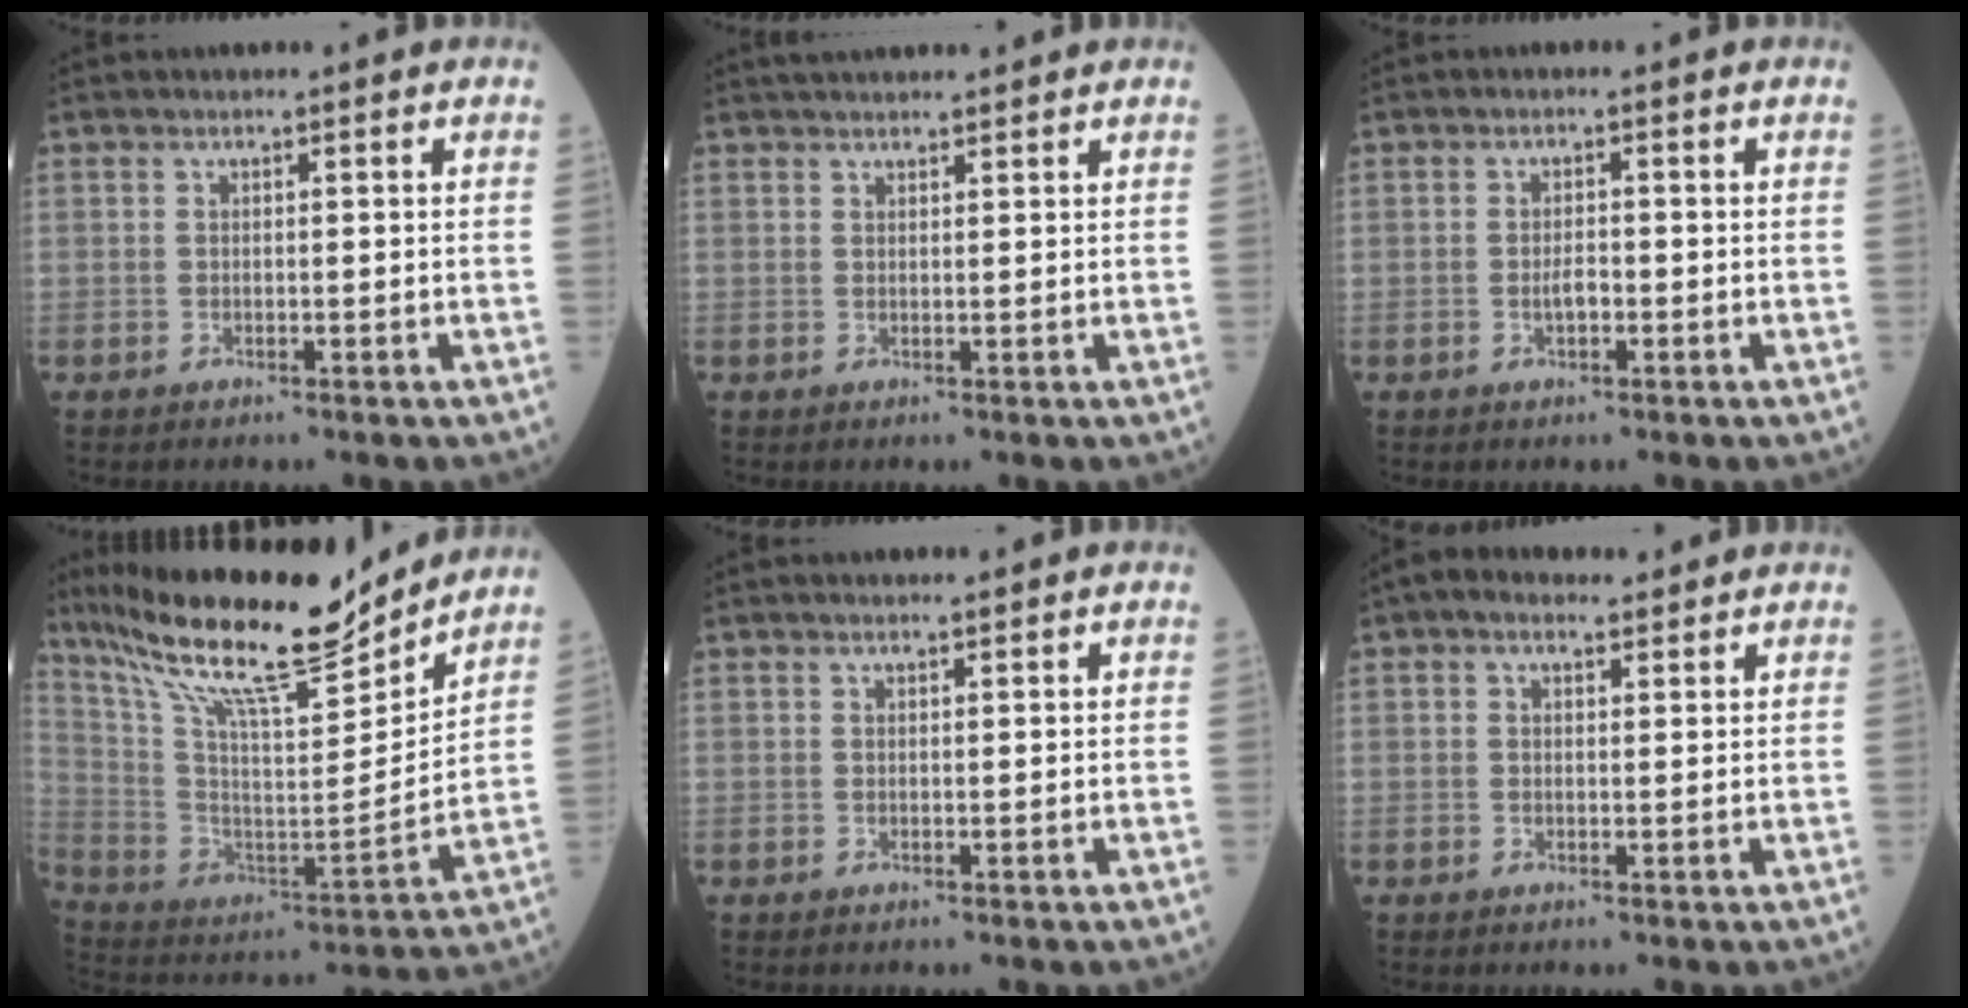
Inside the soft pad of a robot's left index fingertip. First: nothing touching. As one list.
[{"total": 5.6, "force": [5.1, 0.7, 2.1], "torque": [-0.027, 0.036, 0.075]}, {"total": 1.8, "force": [-0.6, 0.7, 1.6], "torque": [-0.029, 0.003, -0.010]}, {"total": 22.8, "force": [18.9, 3.2, 12.4], "torque": [-0.238, -0.003, 0.323]}, {"total": 1.5, "force": [1.3, 0.1, 0.6], "torque": [-0.011, 0.010, 0.023]}, {"total": 3.7, "force": [2.6, 2.0, 1.8], "torque": [-0.041, 0.028, 0.043]}]